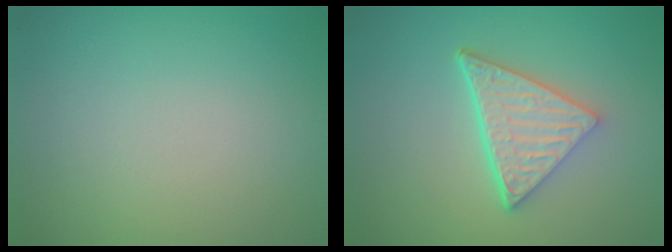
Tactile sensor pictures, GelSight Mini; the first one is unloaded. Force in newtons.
{"total": 5.3, "press": 3.7, "slide": 3.8}